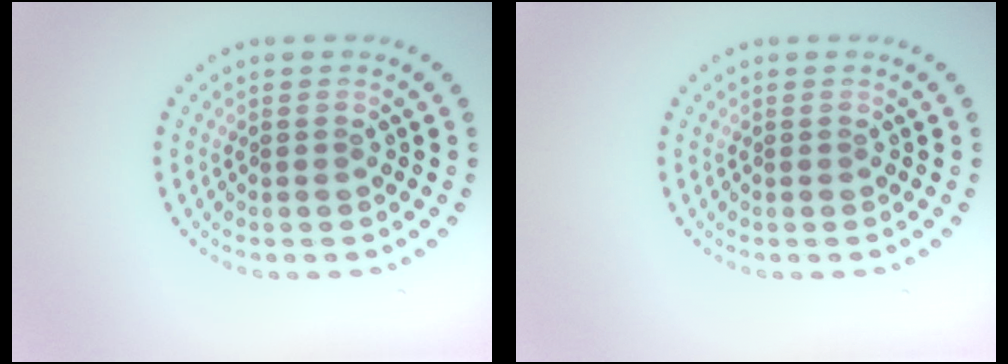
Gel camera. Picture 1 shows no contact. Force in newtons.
{"total": 0.0}